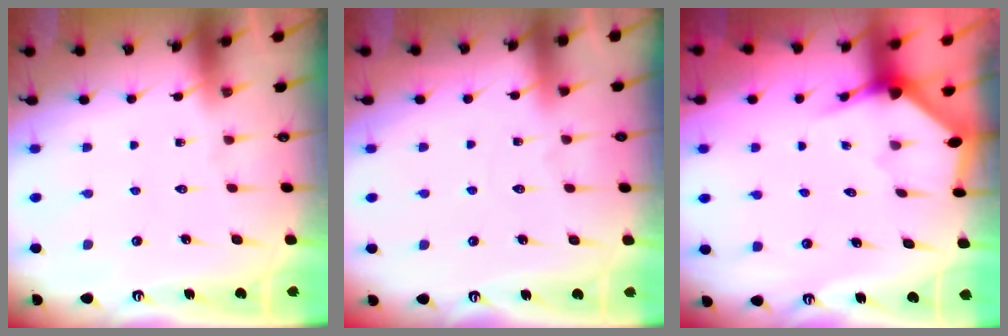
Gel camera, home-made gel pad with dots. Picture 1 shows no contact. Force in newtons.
{"total": 2.7, "press": 2.7, "slide": 0.3}
{"total": 3.2, "press": 3.2, "slide": 0.3}